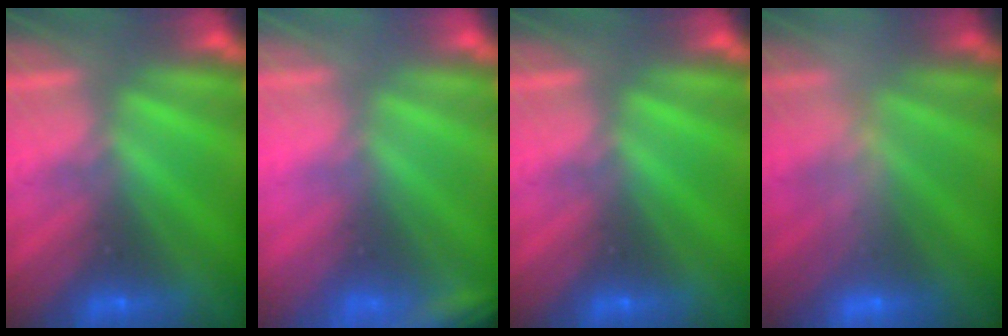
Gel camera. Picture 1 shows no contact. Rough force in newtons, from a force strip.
{"total": 2.3}
{"total": 0.0}
{"total": 2.4}